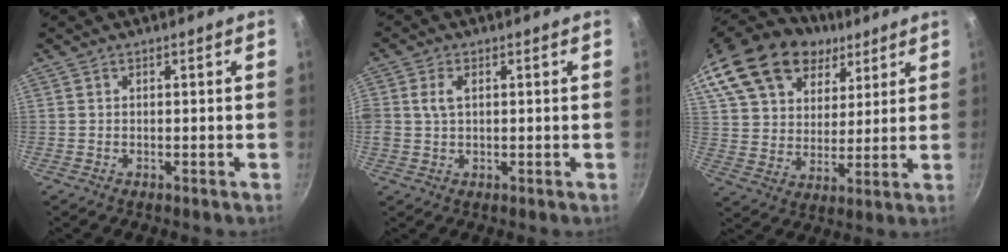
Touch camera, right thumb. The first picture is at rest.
{"total": 3.7, "force": [0.9, 2.1, 2.9], "torque": [-0.057, 0.006, 0.015]}
{"total": 28.2, "force": [16.5, 18.4, 13.6], "torque": [-0.297, 0.021, 0.298]}